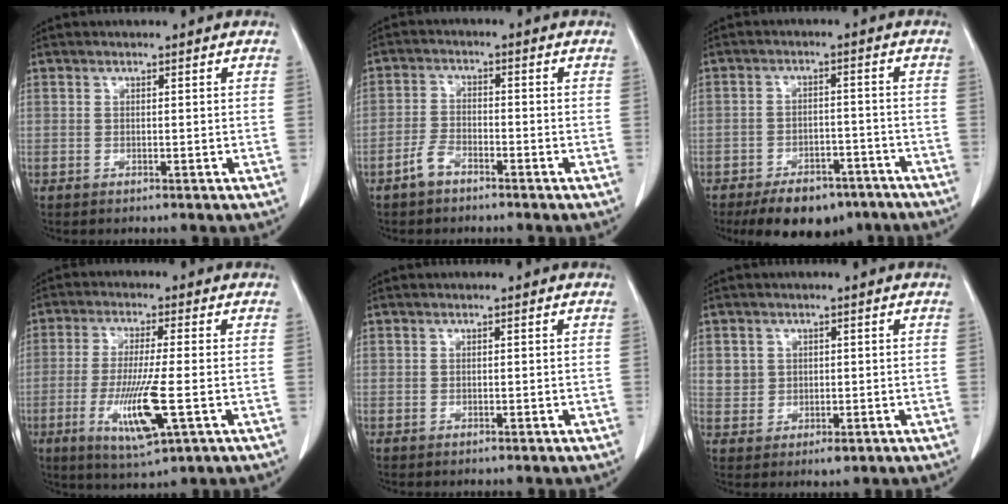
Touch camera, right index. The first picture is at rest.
{"total": 3.1, "force": [-2.3, 1.4, 1.6], "torque": [-0.033, 0.003, -0.044]}
{"total": 11.3, "force": [-8.4, 5.4, 5.2], "torque": [-0.069, 0.005, -0.123]}
{"total": 10.0, "force": [-2.8, 0.7, 9.6], "torque": [-0.185, -0.022, -0.046]}
{"total": 0.0}
{"total": 3.3, "force": [0.7, 3.0, 1.0], "torque": [-0.013, -0.001, 0.021]}